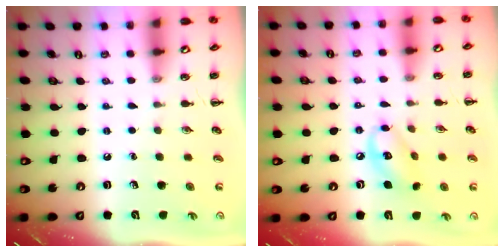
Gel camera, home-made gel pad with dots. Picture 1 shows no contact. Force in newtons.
{"total": 9.4, "press": 9.2, "slide": 1.6}